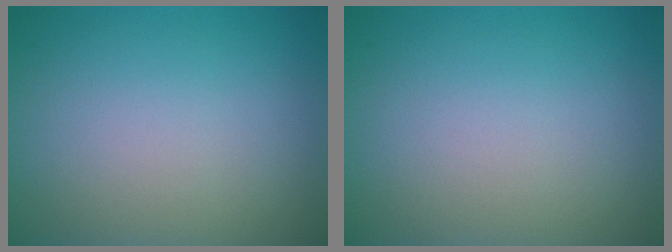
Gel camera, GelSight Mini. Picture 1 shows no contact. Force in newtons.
{"total": 0.0}